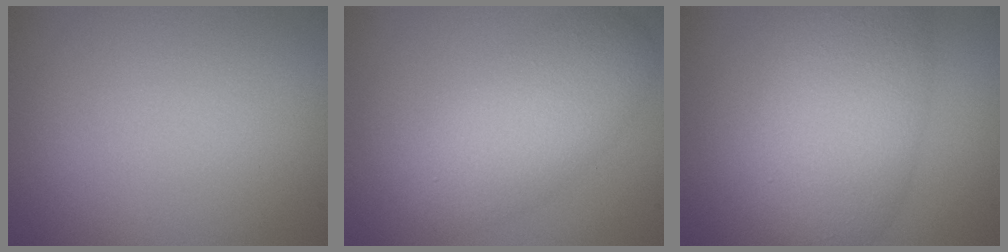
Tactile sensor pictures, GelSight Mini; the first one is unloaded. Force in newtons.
{"total": 4.8, "press": 4.8, "slide": 0.1}
{"total": 7.8, "press": 7.8, "slide": 0.4}